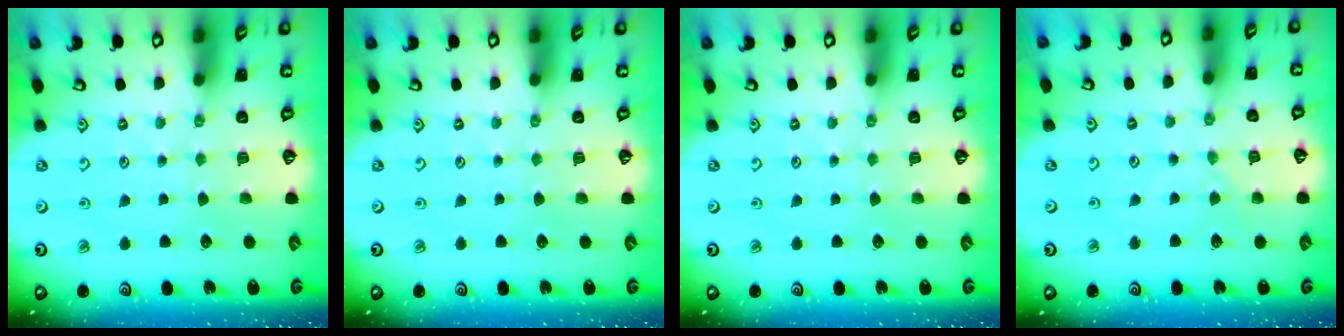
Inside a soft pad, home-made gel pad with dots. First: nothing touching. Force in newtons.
{"total": 0.0}
{"total": 0.0}
{"total": 0.0}